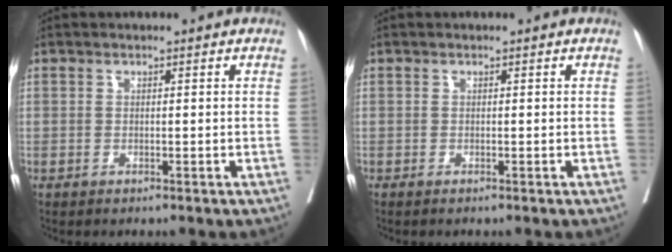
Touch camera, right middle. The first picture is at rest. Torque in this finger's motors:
{"motor_torque": [-0.04, 0.00, 0.00, -0.02]}